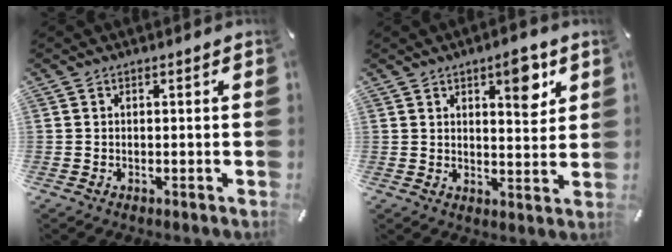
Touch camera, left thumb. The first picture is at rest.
{"total": 7.8, "force": [4.3, 3.3, 5.6], "torque": [-0.056, -0.029, 0.063]}